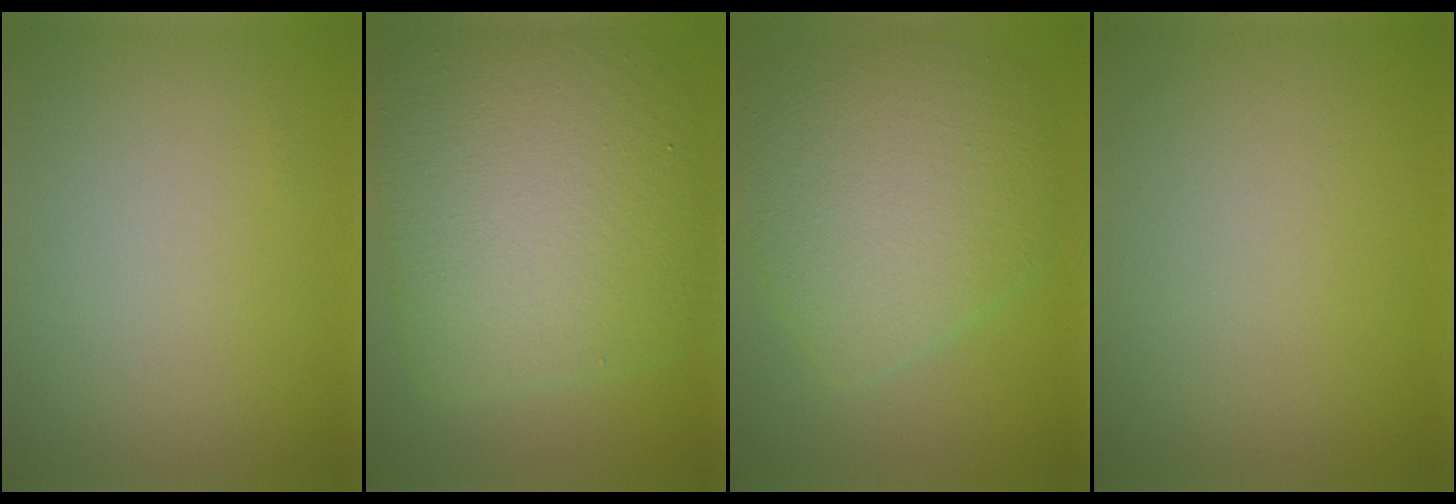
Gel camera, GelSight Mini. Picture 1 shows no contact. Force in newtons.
{"total": 11.4, "press": 11.4, "slide": 0.4}
{"total": 8.5, "press": 8.5, "slide": 0.2}
{"total": 0.0}